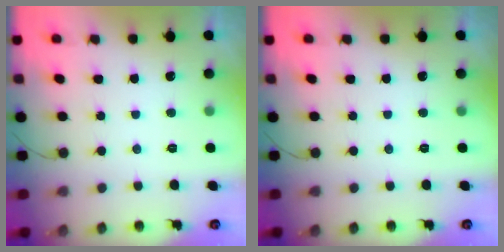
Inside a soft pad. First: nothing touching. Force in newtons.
{"total": 0.0}